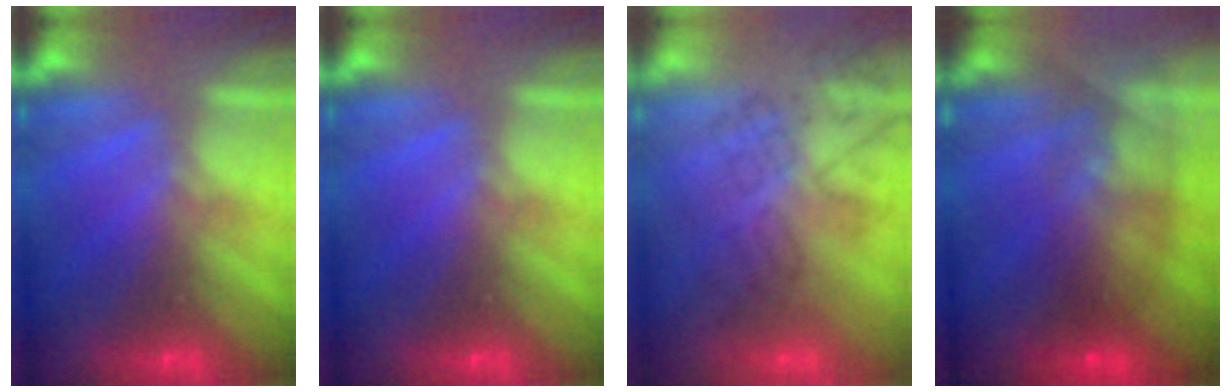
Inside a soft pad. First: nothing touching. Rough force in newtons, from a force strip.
{"total": 0.0}
{"total": 4.8}
{"total": 5.7}